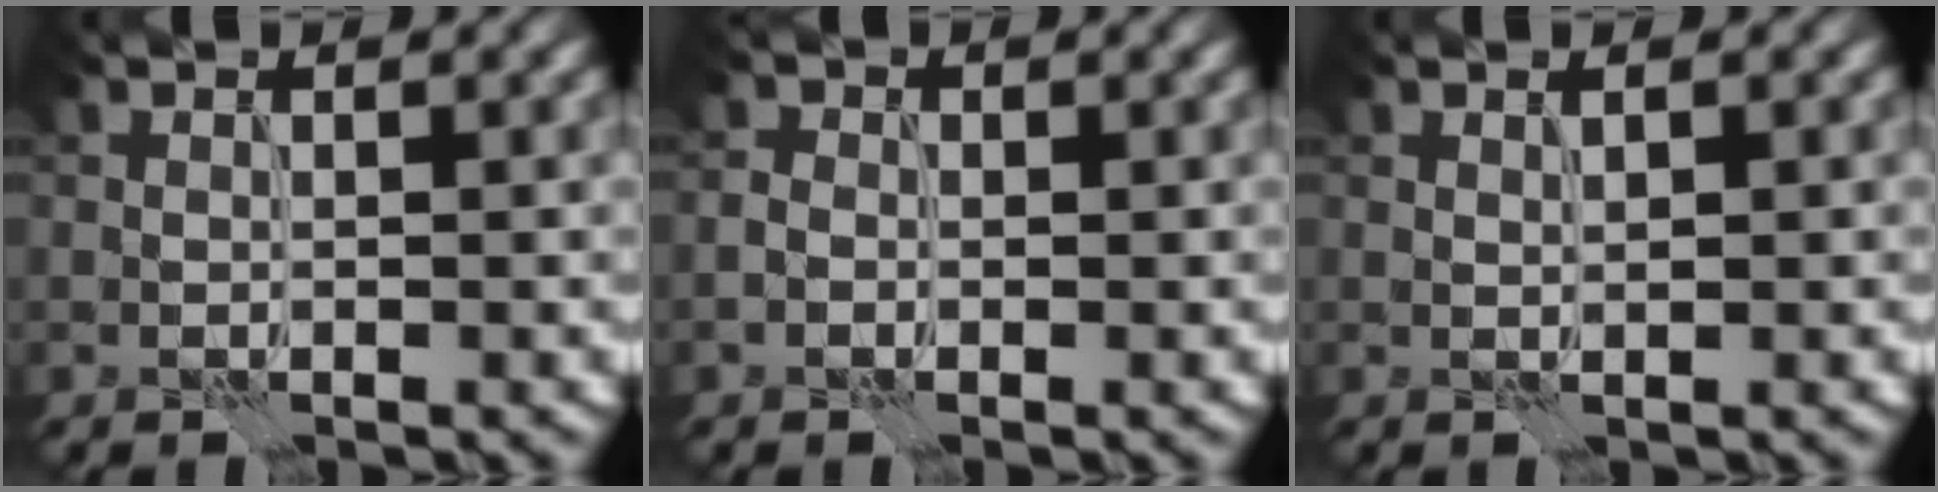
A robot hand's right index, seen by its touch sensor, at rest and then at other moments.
{"total": 1.1, "force": [-0.5, 1.0, 0.4], "torque": [-0.008, 0.000, -0.008]}
{"total": 0.6, "force": [0.2, 0.1, 0.6], "torque": [-0.008, 0.002, 0.004]}